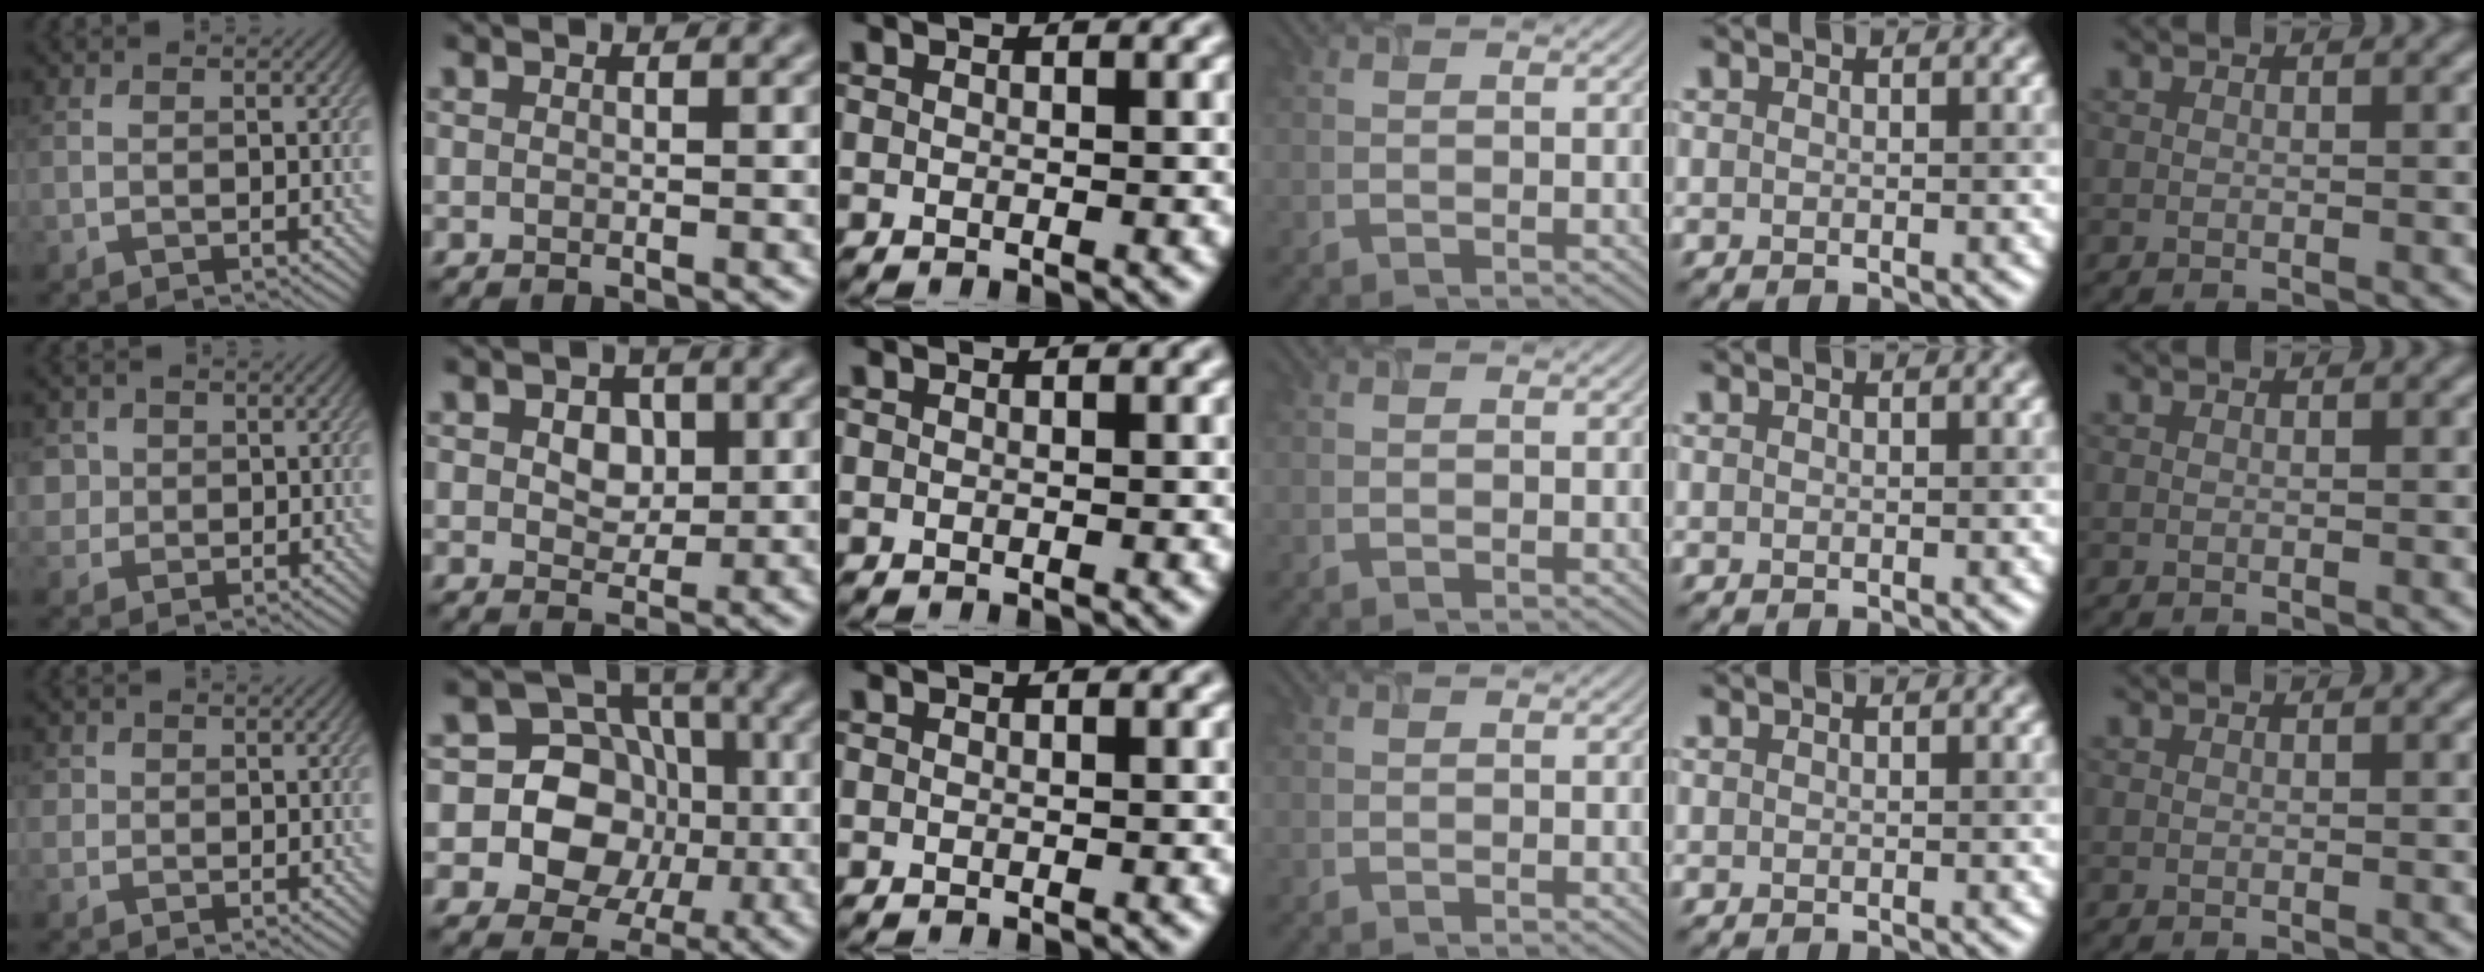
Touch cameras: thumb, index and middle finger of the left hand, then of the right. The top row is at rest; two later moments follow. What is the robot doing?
{"motion": "close", "object": "airpods case & airpods"}